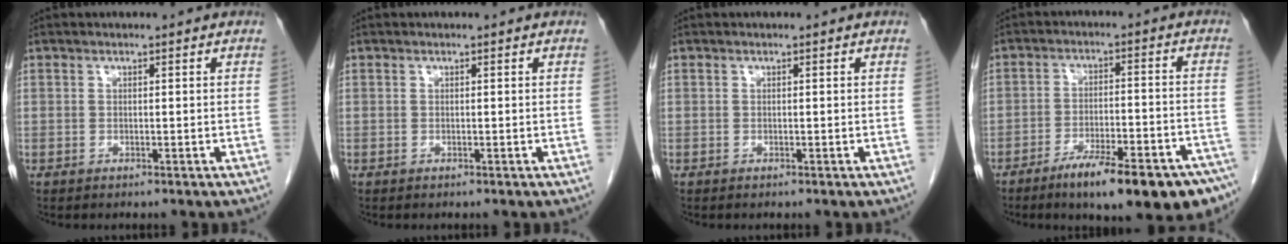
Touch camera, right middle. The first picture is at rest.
{"total": 0.0}
{"total": 0.0}
{"total": 17.4, "force": [-12.6, 3.6, 11.4], "torque": [-0.102, 0.020, -0.182]}